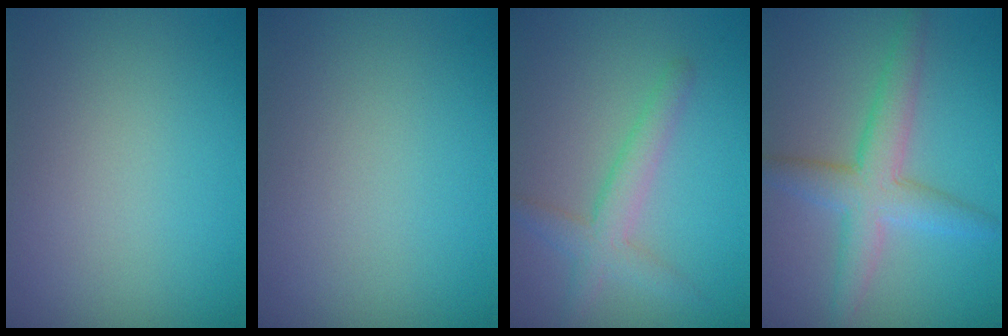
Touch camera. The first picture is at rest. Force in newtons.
{"total": 0.0}
{"total": 2.8, "press": 2.8, "slide": 0.1}
{"total": 4.4, "press": 4.4, "slide": 0.1}